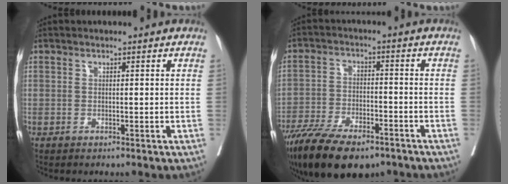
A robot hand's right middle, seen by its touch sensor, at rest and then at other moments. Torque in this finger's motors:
{"motor_torque": [1.12, -1.02, 0.27, 0.20]}